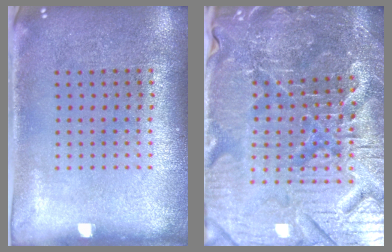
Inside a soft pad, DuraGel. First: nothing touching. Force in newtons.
{"total": 5.6, "press": 5.3, "slide": 1.8}